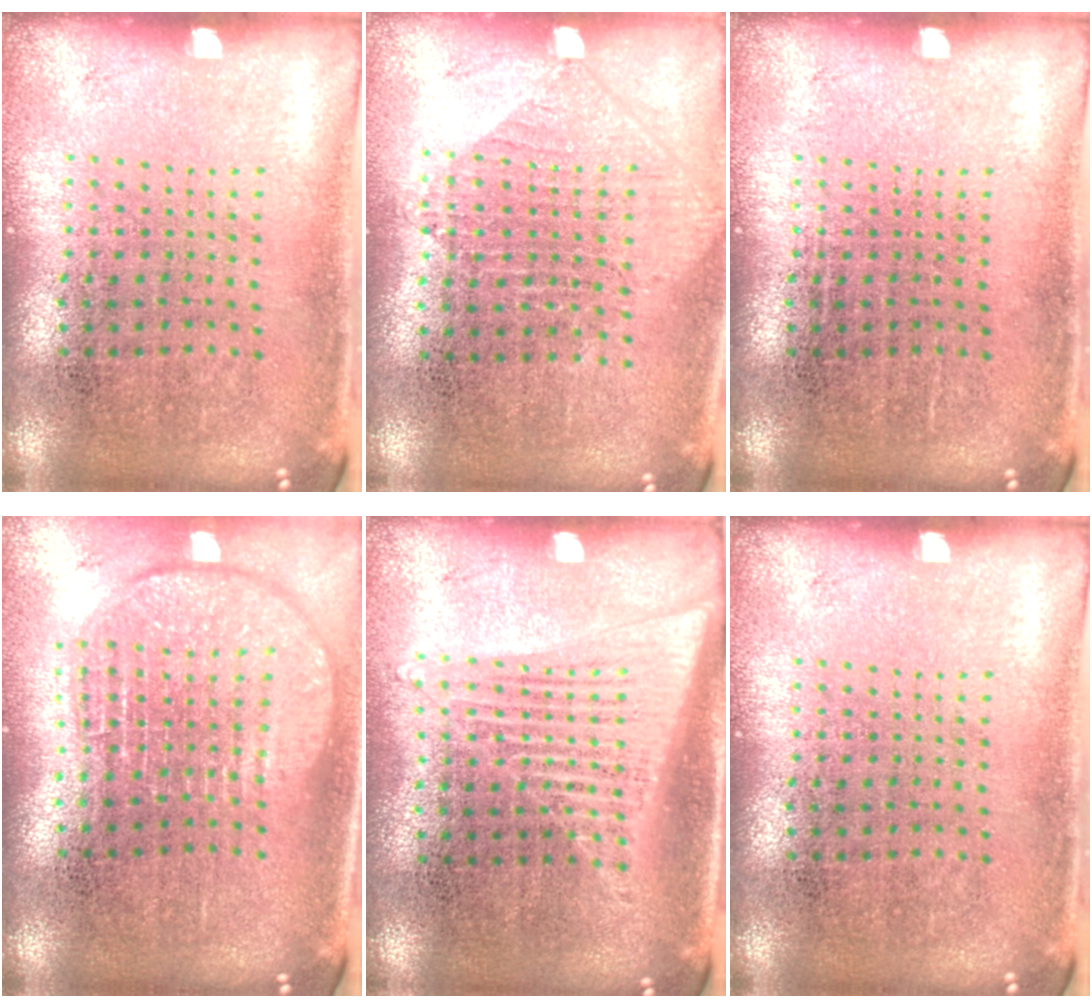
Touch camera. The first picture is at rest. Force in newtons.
{"total": 1.0, "press": 0.9, "slide": 0.4}
{"total": 0.0}
{"total": 1.9, "press": 1.5, "slide": 1.1}
{"total": 1.5, "press": 1.4, "slide": 0.5}
{"total": 0.0}